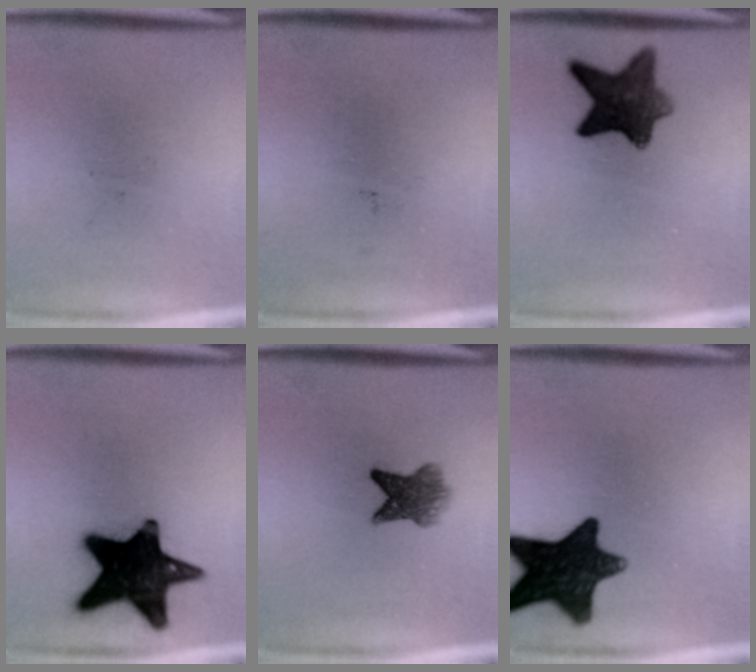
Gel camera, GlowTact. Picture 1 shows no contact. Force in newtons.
{"total": 0.0}
{"total": 9.3}
{"total": 19.4}
{"total": 5.2}
{"total": 14.4}